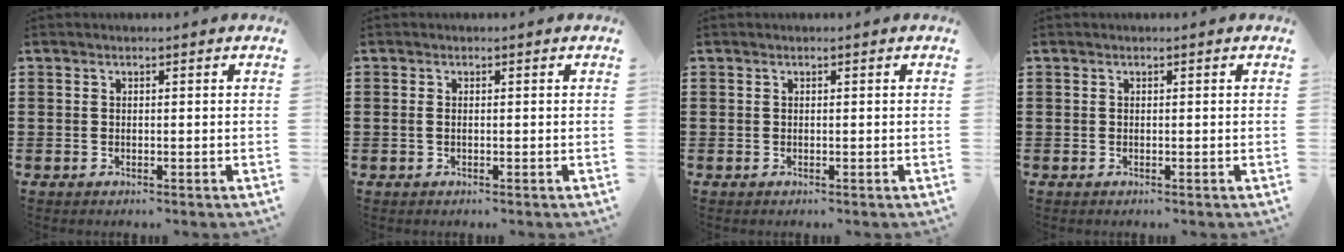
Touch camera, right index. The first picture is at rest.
{"total": 0.8, "force": [-0.1, 0.2, 0.7], "torque": [-0.015, -0.001, -0.002]}
{"total": 0.0}
{"total": 0.0}